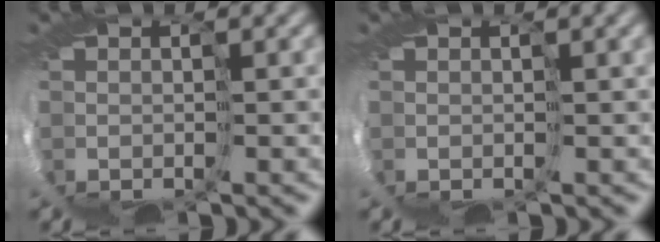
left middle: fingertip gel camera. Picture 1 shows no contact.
{"total": 1.1, "force": [0.5, 0.0, 0.9], "torque": [-0.016, 0.003, 0.005]}